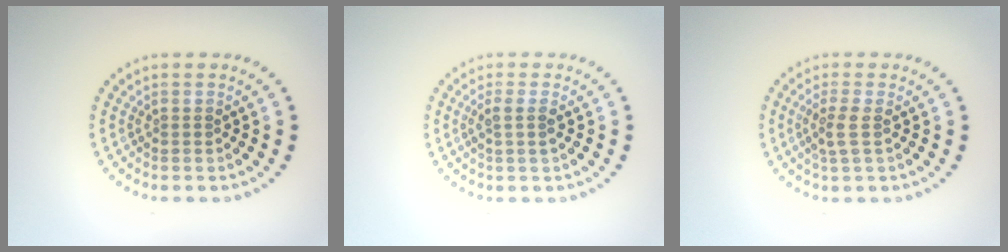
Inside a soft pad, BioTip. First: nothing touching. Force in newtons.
{"total": 1.5, "press": 1.3, "slide": 0.8}
{"total": 1.9, "press": 1.6, "slide": 0.9}